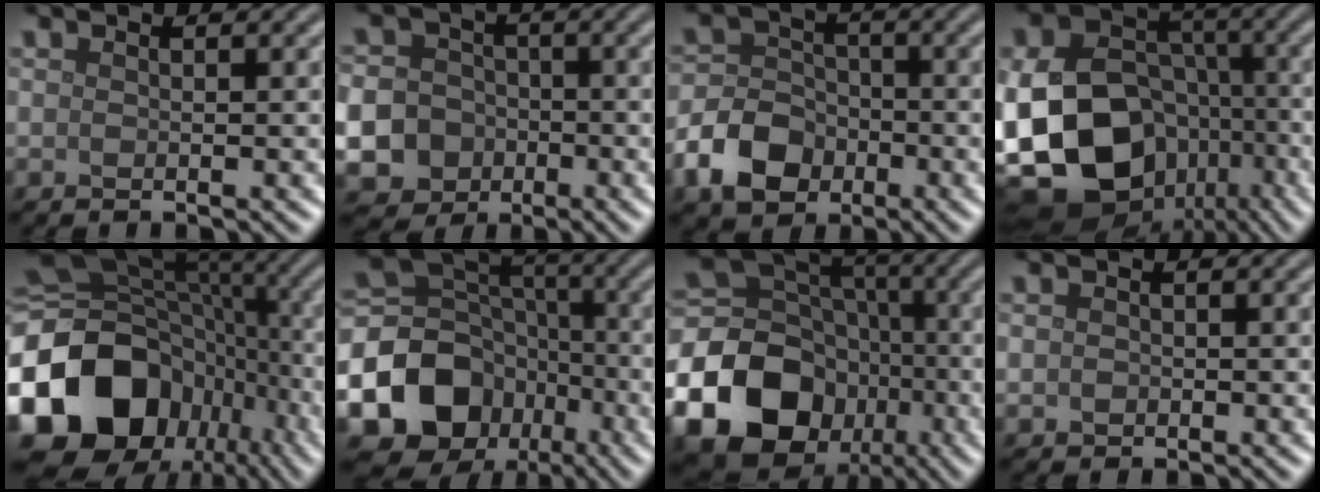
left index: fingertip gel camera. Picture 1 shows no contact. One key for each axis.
{"total": 16.7, "fx": -5.8, "fy": 15.2, "fz": 3.6, "tx": -0.117, "ty": -0.047, "tz": -0.133}
{"total": 5.8, "fx": -2.6, "fy": 4.4, "fz": 2.7, "tx": -0.056, "ty": 0.000, "tz": -0.061}
{"total": 16.3, "fx": -4.7, "fy": 12.6, "fz": 9.2, "tx": -0.202, "ty": -0.020, "tz": -0.077}
{"total": 20.2, "fx": -7.5, "fy": 15.7, "fz": 10.2, "tx": -0.223, "ty": -0.006, "tz": -0.126}
{"total": 13.6, "fx": -5.7, "fy": 11.1, "fz": 5.4, "tx": -0.132, "ty": 0.001, "tz": -0.105}
{"total": 21.0, "fx": -8.2, "fy": 17.5, "fz": 8.2, "tx": -0.184, "ty": -0.037, "tz": -0.151}
{"total": 0.9, "fx": -0.1, "fy": 0.8, "fz": 0.3, "tx": -0.001, "ty": -0.005, "tz": -0.003}